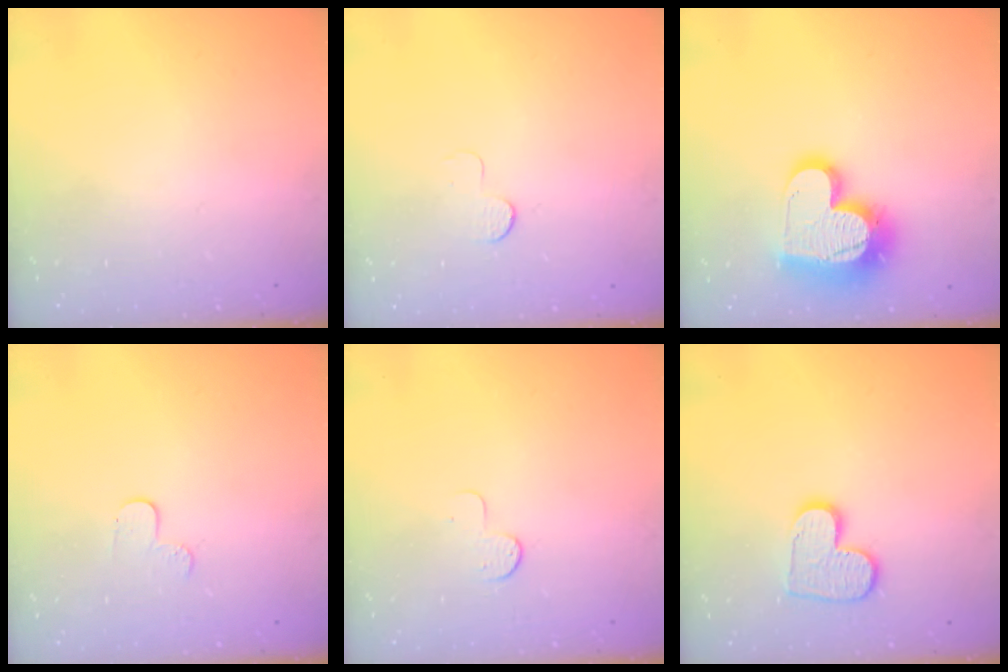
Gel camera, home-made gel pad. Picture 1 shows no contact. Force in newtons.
{"total": 3.2, "press": 3.1, "slide": 0.3}
{"total": 17.7, "press": 17.6, "slide": 1.5}
{"total": 4.3, "press": 4.2, "slide": 0.5}
{"total": 5.0, "press": 5.0, "slide": 0.4}
{"total": 9.9, "press": 9.9, "slide": 0.3}